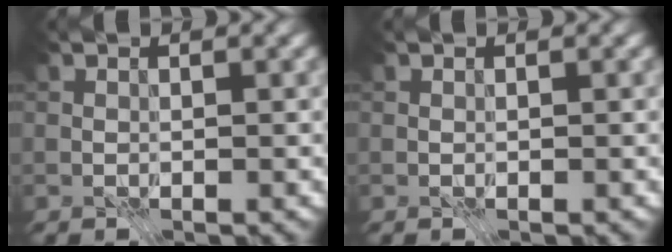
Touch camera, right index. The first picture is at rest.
{"total": 0.0}